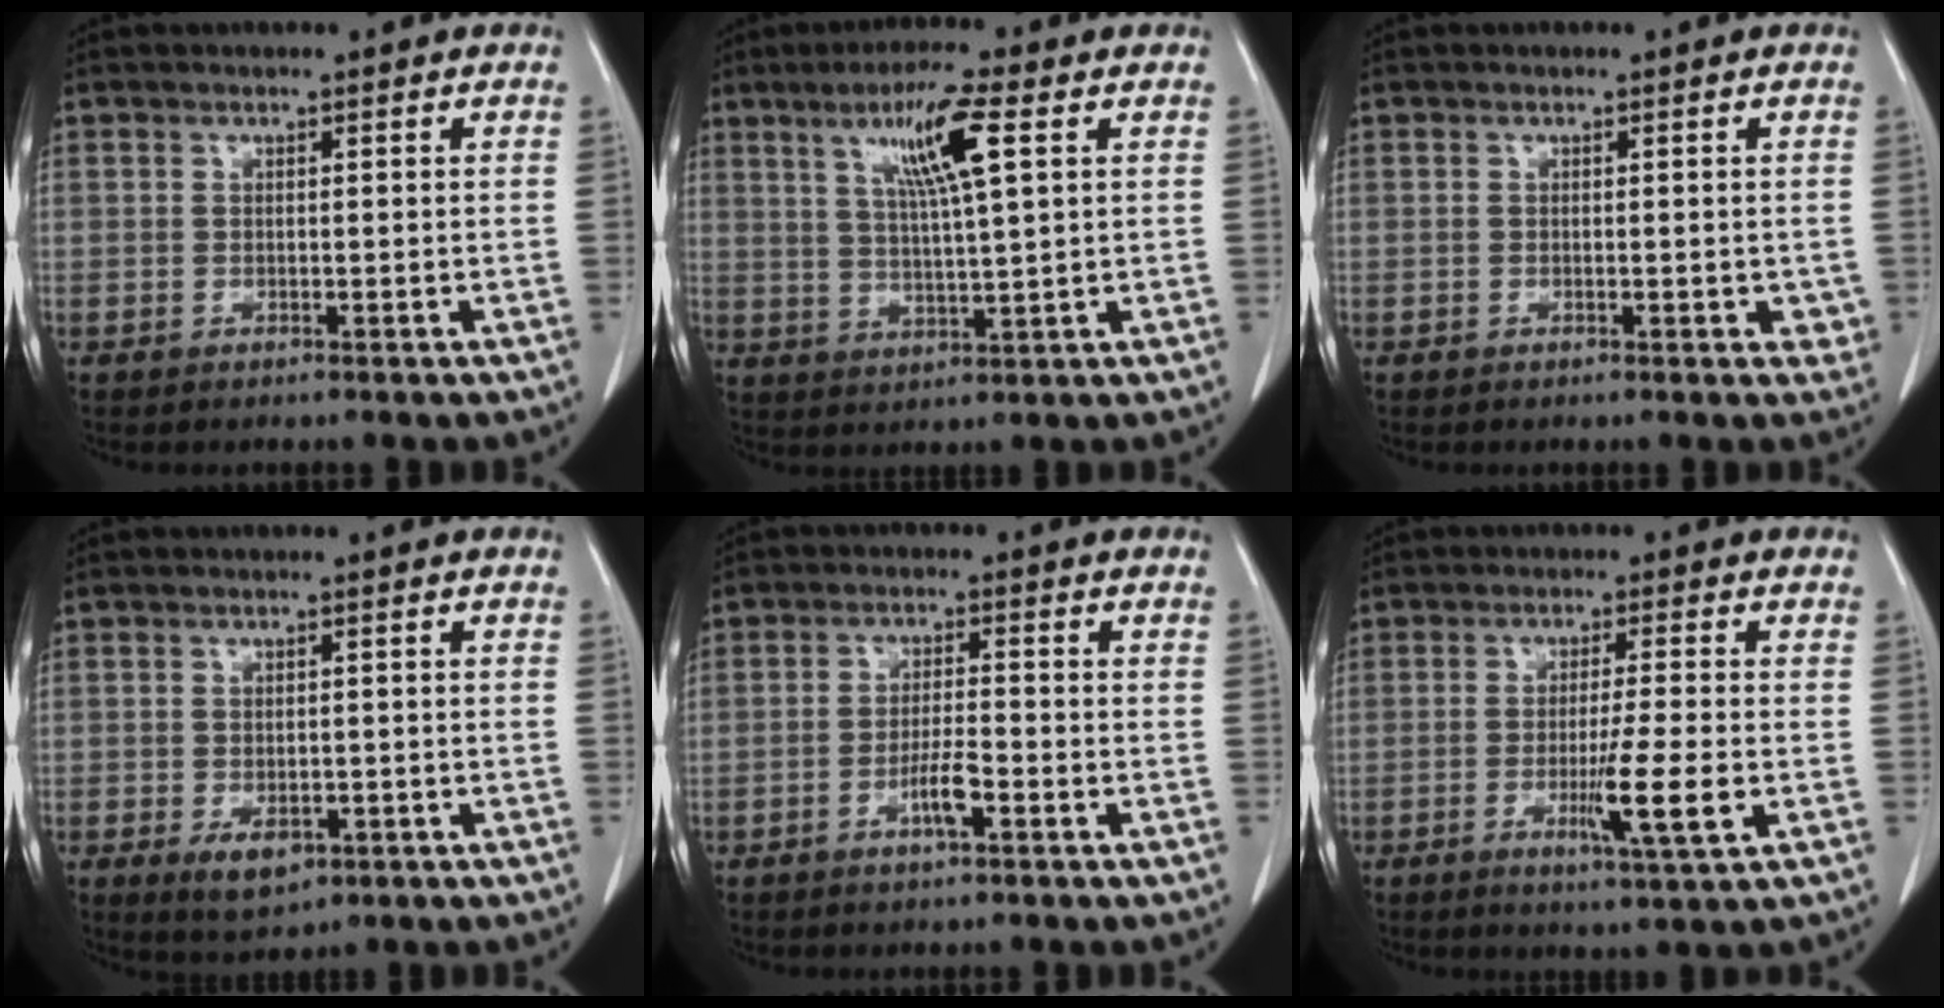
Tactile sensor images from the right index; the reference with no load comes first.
{"total": 9.1, "force": [3.8, 0.0, 8.2], "torque": [-0.153, 0.007, 0.069]}
{"total": 2.5, "force": [-0.4, 1.4, 2.0], "torque": [-0.009, 0.001, -0.002]}
{"total": 4.7, "force": [-2.3, 2.4, 3.4], "torque": [-0.053, -0.004, -0.023]}
{"total": 4.0, "force": [-2.0, 0.5, 3.4], "torque": [-0.065, 0.000, -0.039]}
{"total": 7.3, "force": [-2.2, -0.5, 7.0], "torque": [-0.119, -0.016, -0.036]}